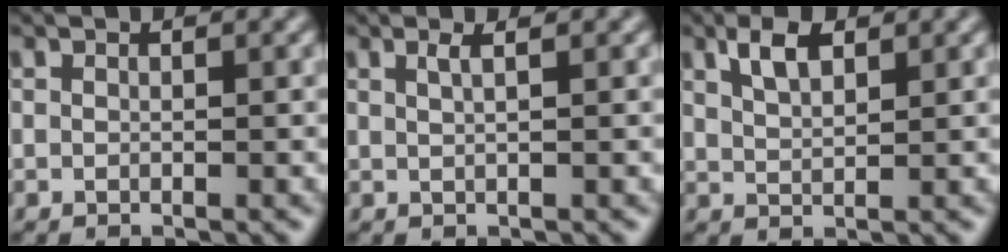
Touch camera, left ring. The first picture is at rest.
{"total": 1.4, "force": [0.6, 0.4, 1.1], "torque": [-0.014, 0.001, 0.006]}
{"total": 2.8, "force": [1.7, 1.2, 1.9], "torque": [-0.040, 0.003, 0.034]}